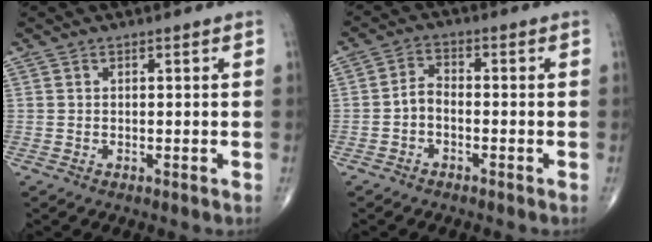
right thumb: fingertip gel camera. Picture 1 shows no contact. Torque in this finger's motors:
{"motor_torque": [-0.15, 0.25, -0.03, 0.25, 0.06]}